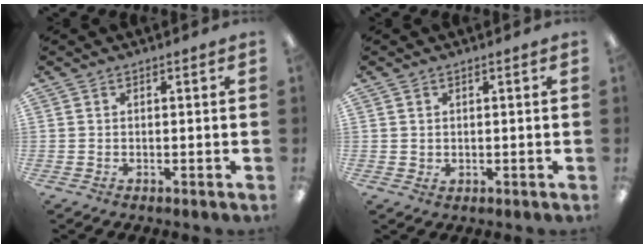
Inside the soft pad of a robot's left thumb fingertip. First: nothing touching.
{"total": 1.1, "force": [0.4, 0.9, 0.3], "torque": [0.002, 0.002, 0.005]}